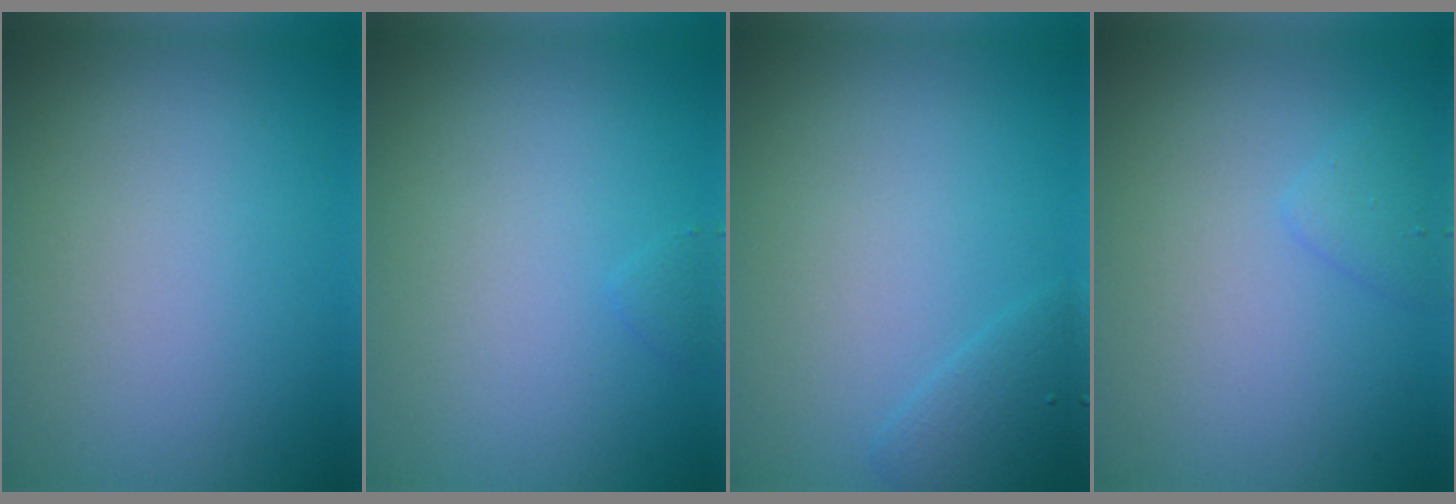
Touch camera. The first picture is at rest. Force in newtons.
{"total": 0.5, "press": 0.5, "slide": 0.0}
{"total": 1.6, "press": 1.6, "slide": 0.1}
{"total": 1.3, "press": 1.3, "slide": 0.0}